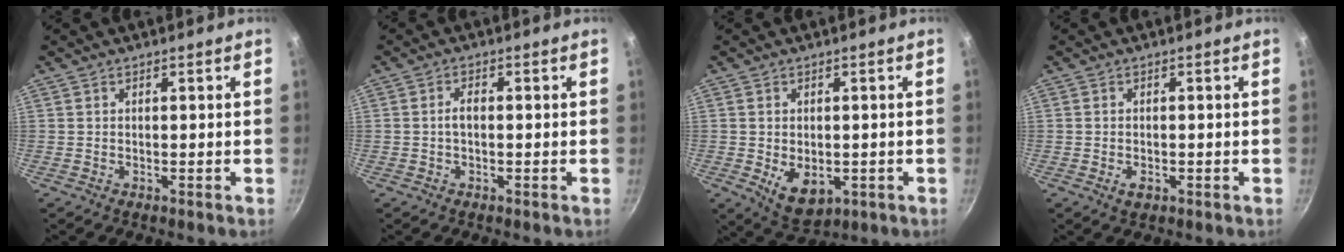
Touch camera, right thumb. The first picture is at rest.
{"total": 2.1, "force": [-0.2, 1.2, 1.8], "torque": [-0.029, 0.011, -0.005]}
{"total": 7.3, "force": [-1.2, 4.9, 5.3], "torque": [-0.069, -0.012, -0.004]}
{"total": 2.0, "force": [-0.7, 1.3, 1.4], "torque": [-0.023, -0.002, -0.012]}